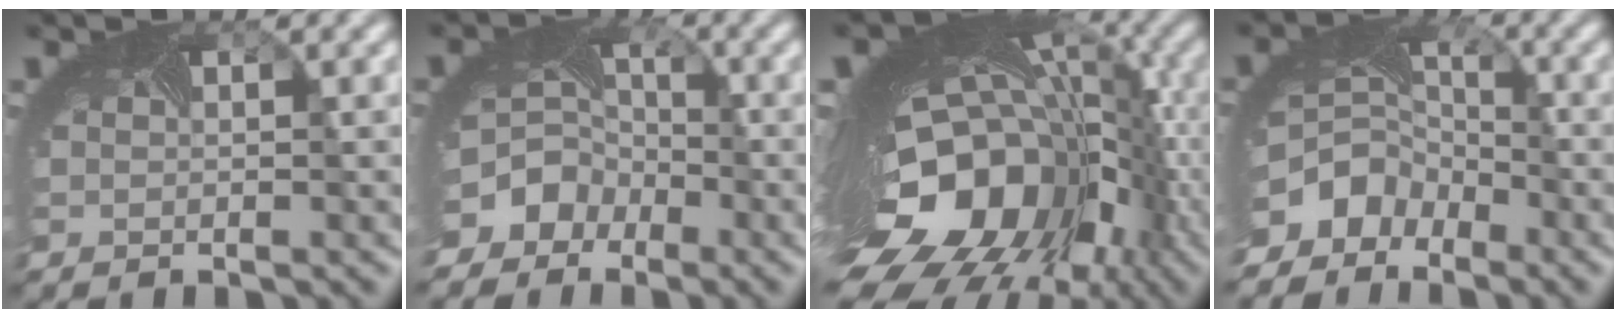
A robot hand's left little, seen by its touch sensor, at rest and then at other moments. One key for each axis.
{"total": 7.4, "fx": -3.9, "fy": 6.0, "fz": 1.7, "tx": -0.030, "ty": -0.016, "tz": -0.066}
{"total": 20.8, "fx": -6.5, "fy": 14.1, "fz": 13.8, "tx": -0.242, "ty": -0.059, "tz": -0.079}
{"total": 6.3, "fx": -4.2, "fy": 4.4, "fz": 1.8, "tx": -0.029, "ty": -0.001, "tz": -0.071}